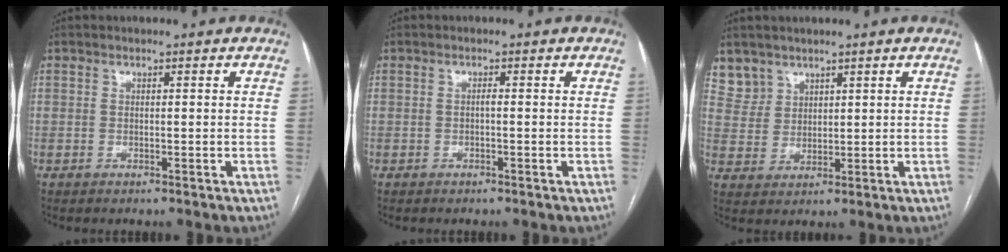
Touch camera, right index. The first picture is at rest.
{"total": 0.6, "force": [-0.1, 0.1, 0.5], "torque": [-0.010, 0.001, -0.002]}
{"total": 4.6, "force": [3.5, 2.9, -0.6], "torque": [0.019, 0.005, 0.078]}